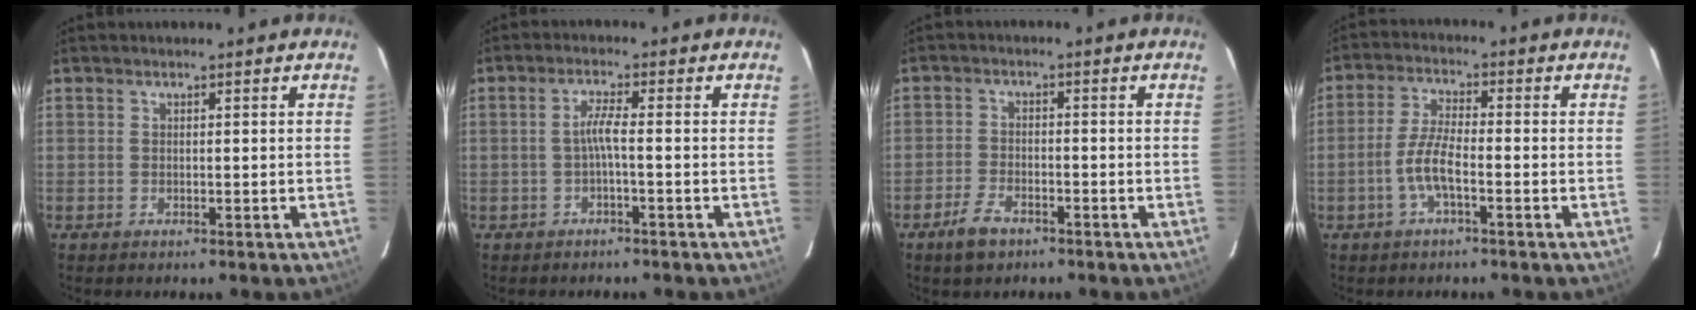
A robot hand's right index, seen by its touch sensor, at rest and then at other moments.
{"total": 2.6, "force": [-1.0, -0.3, 2.3], "torque": [-0.048, 0.003, -0.019]}
{"total": 5.2, "force": [-3.6, 2.6, 2.8], "torque": [-0.072, -0.003, -0.068]}
{"total": 6.9, "force": [-2.8, 1.5, 6.1], "torque": [-0.132, 0.005, -0.056]}